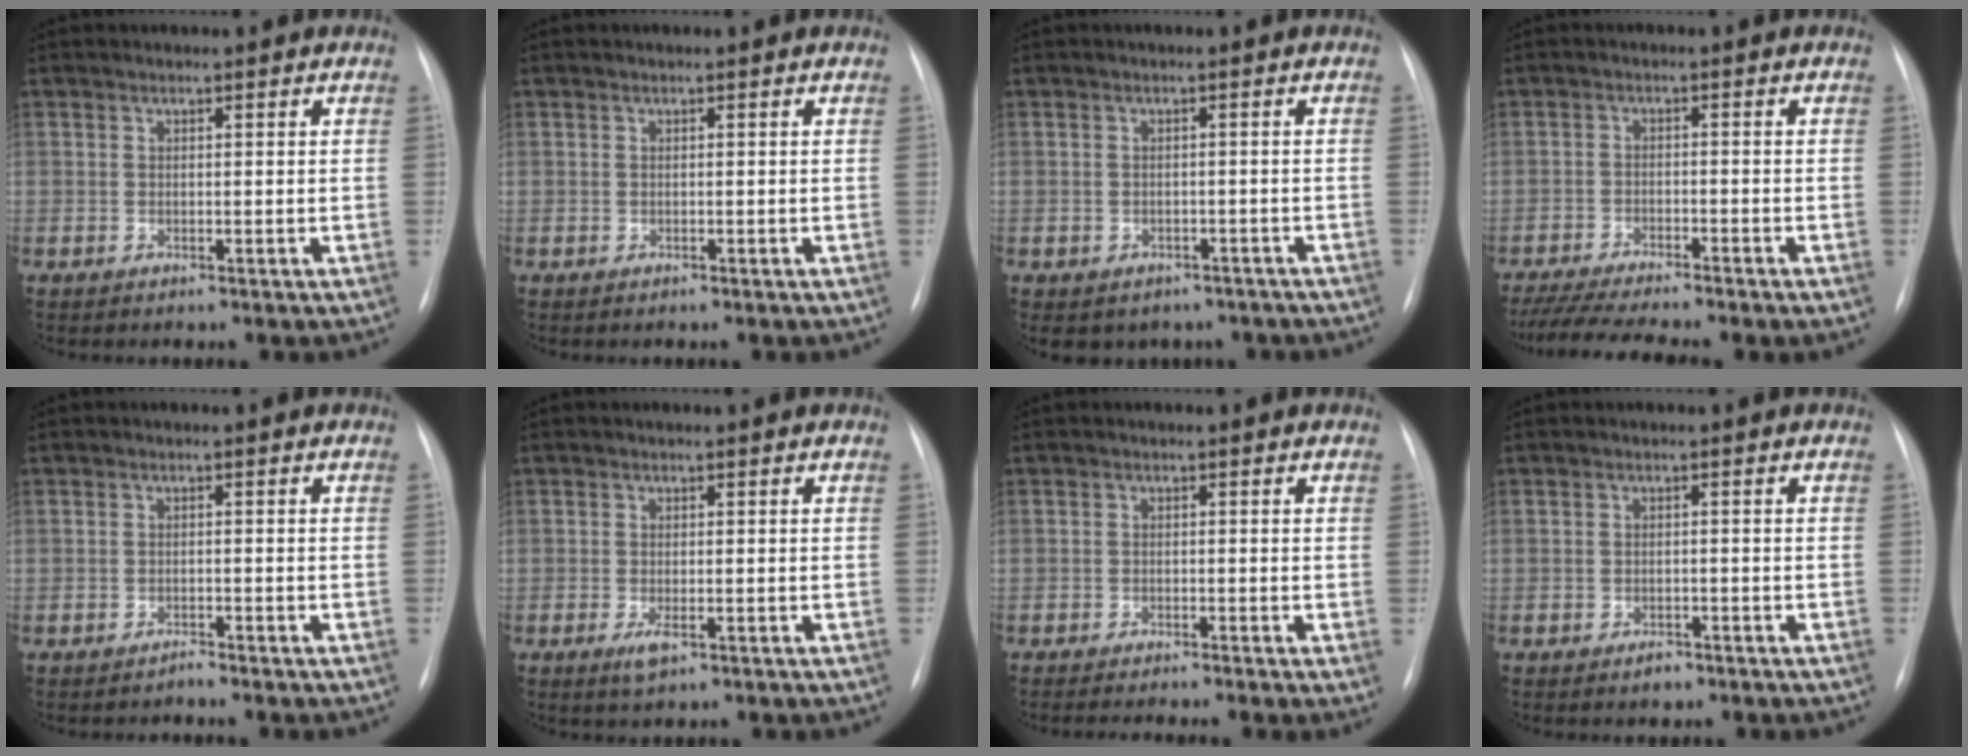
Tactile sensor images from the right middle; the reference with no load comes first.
{"total": 0.0}
{"total": 6.8, "force": [-5.2, 4.1, 1.3], "torque": [-0.011, 0.015, -0.056]}
{"total": 9.5, "force": [-8.3, -0.2, 4.7], "torque": [-0.075, -0.017, -0.134]}
{"total": 0.7, "force": [-0.7, -0.1, 0.0], "torque": [0.000, -0.003, -0.011]}
{"total": 1.8, "force": [-0.7, 0.6, 1.6], "torque": [-0.029, -0.003, -0.008]}
{"total": 3.7, "force": [-2.6, 0.1, 2.7], "torque": [-0.033, -0.009, -0.042]}
{"total": 1.4, "force": [-1.0, 0.7, 0.6], "torque": [-0.009, 0.001, -0.012]}